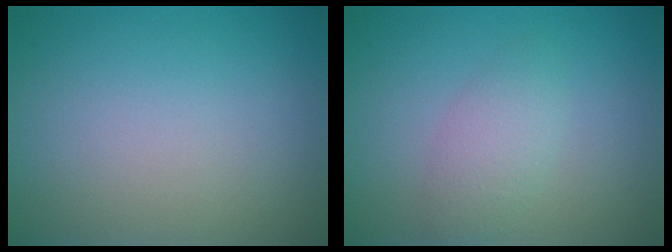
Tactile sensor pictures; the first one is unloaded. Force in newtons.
{"total": 2.4, "press": 2.4, "slide": 0.0}